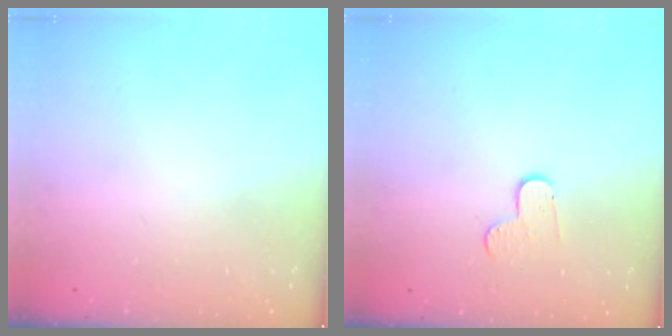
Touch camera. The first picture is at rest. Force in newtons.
{"total": 6.2, "press": 6.2, "slide": 0.6}